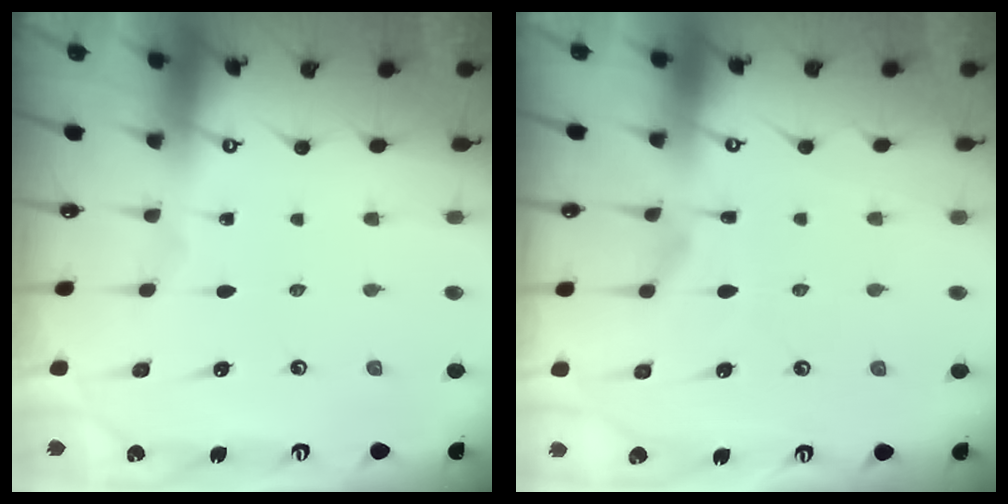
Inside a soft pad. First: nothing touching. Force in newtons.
{"total": 6.0, "press": 5.8, "slide": 1.4}